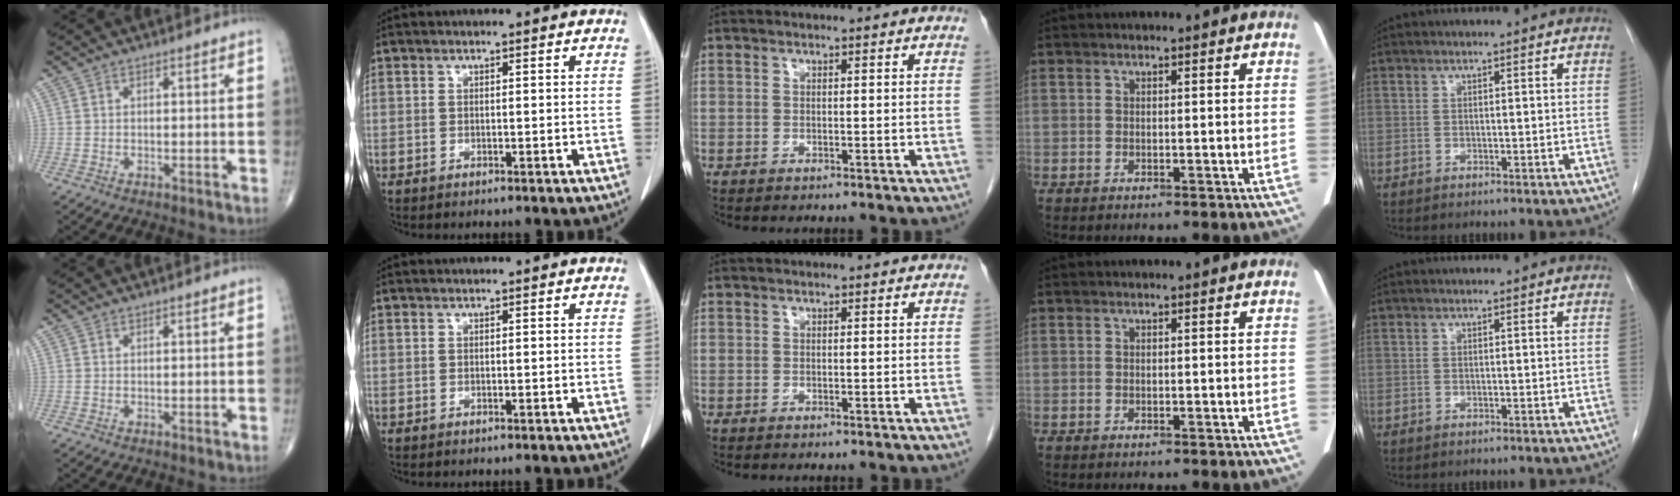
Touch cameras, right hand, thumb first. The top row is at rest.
{}